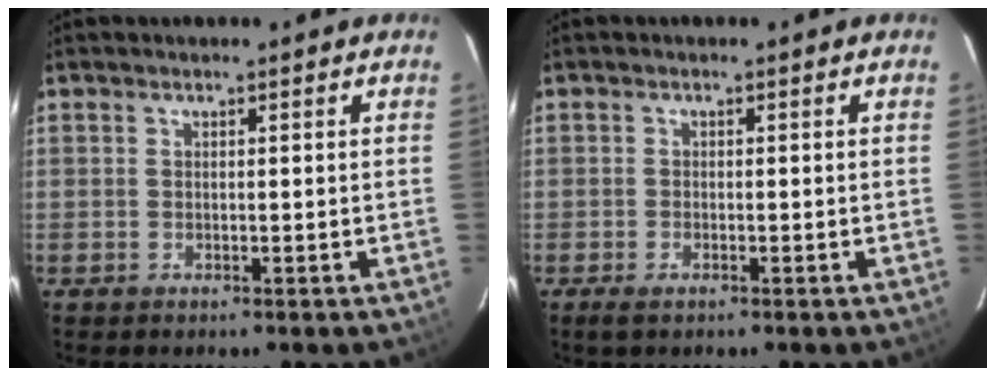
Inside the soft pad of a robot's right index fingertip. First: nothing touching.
{"total": 1.8, "force": [-1.2, 0.7, 1.1], "torque": [-0.026, -0.004, -0.023]}